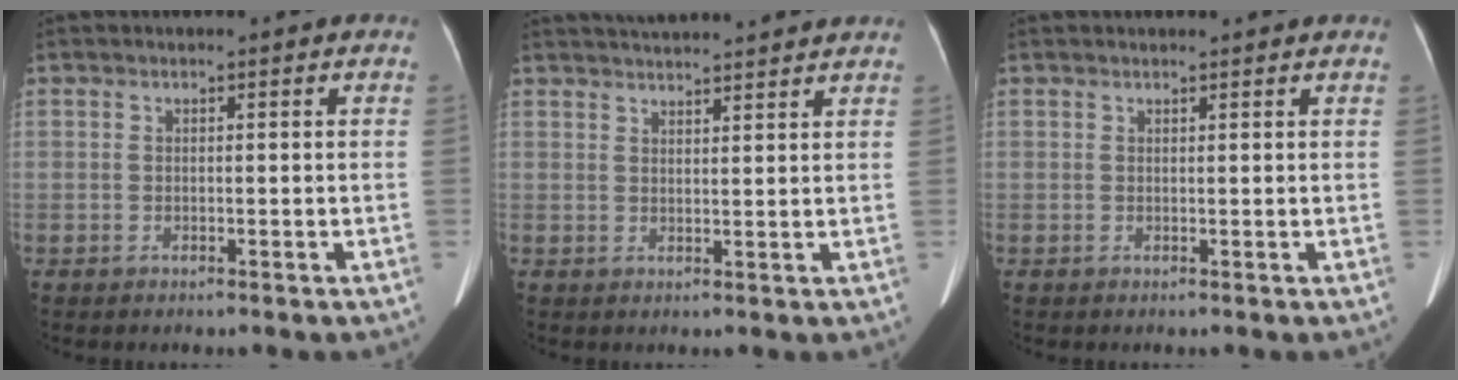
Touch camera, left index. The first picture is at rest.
{"total": 10.2, "force": [9.6, 0.4, 3.4], "torque": [-0.054, 0.031, 0.129]}
{"total": 2.3, "force": [2.3, 0.1, 0.5], "torque": [-0.007, 0.016, 0.026]}